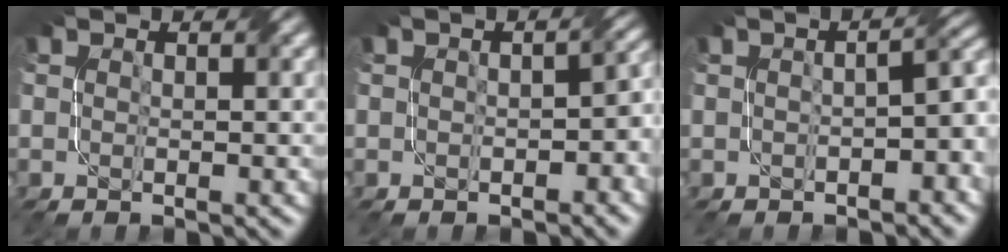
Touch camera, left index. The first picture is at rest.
{"total": 3.4, "force": [-0.6, 1.8, 2.8], "torque": [-0.026, -0.001, -0.008]}
{"total": 4.6, "force": [-0.9, 1.7, 4.3], "torque": [-0.046, 0.006, -0.010]}